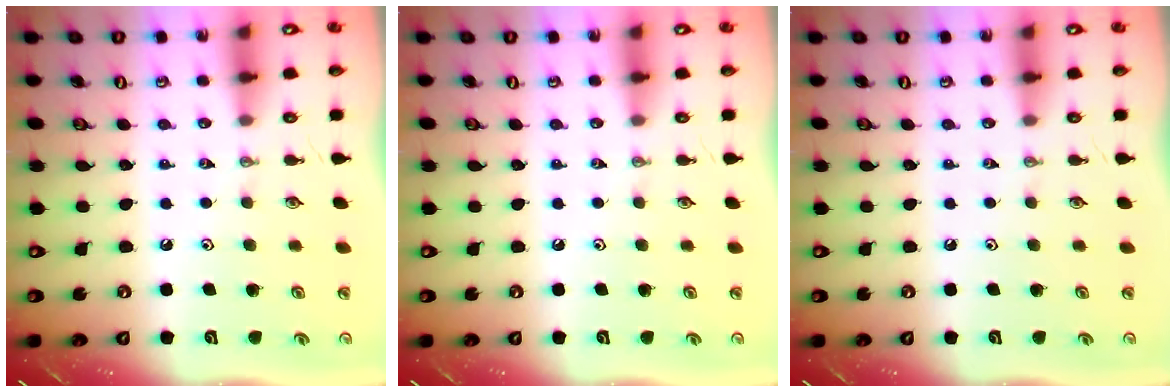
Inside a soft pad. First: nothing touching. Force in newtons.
{"total": 0.0}
{"total": 0.0}